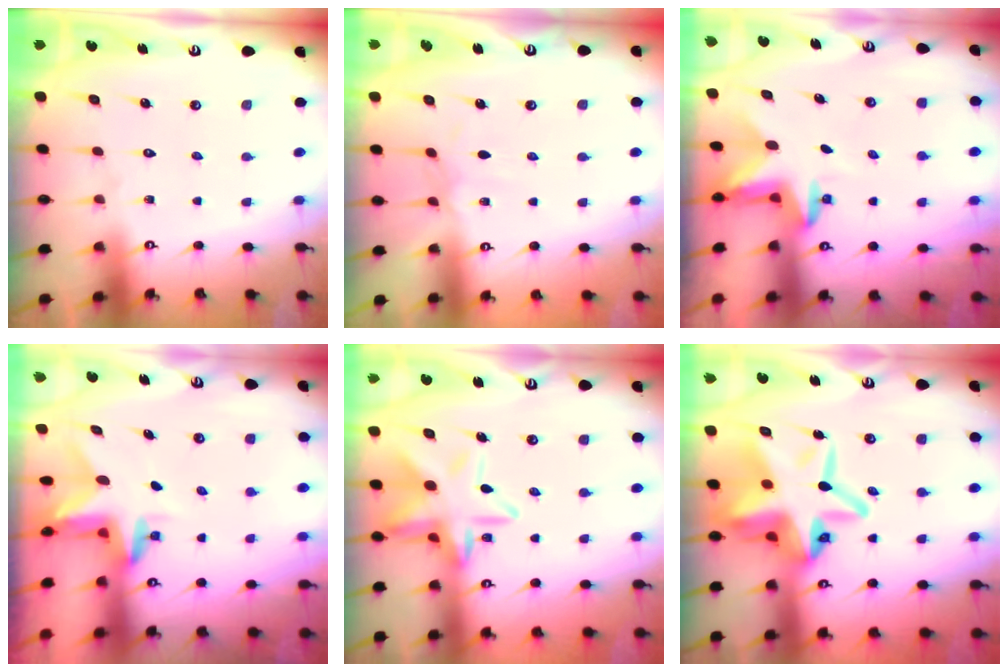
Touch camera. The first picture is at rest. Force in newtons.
{"total": 2.0, "press": 2.0, "slide": 0.5}
{"total": 3.1, "press": 3.0, "slide": 0.8}
{"total": 2.9, "press": 2.9, "slide": 0.2}
{"total": 13.7, "press": 13.6, "slide": 1.3}
{"total": 17.3, "press": 16.8, "slide": 4.3}